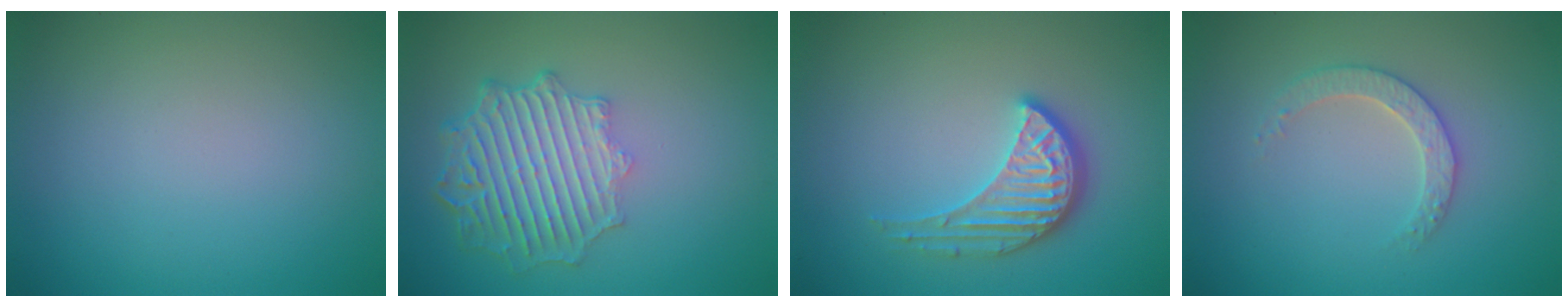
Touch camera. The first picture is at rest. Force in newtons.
{"total": 6.4, "press": 4.9, "slide": 4.0}
{"total": 3.8, "press": 3.2, "slide": 2.1}
{"total": 2.5, "press": 2.4, "slide": 0.7}